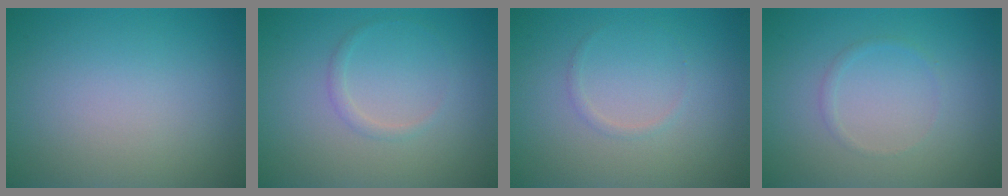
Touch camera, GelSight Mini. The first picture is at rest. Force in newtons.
{"total": 1.0, "press": 1.0, "slide": 0.1}
{"total": 0.6, "press": 0.6, "slide": 0.0}
{"total": 0.7, "press": 0.7, "slide": 0.0}